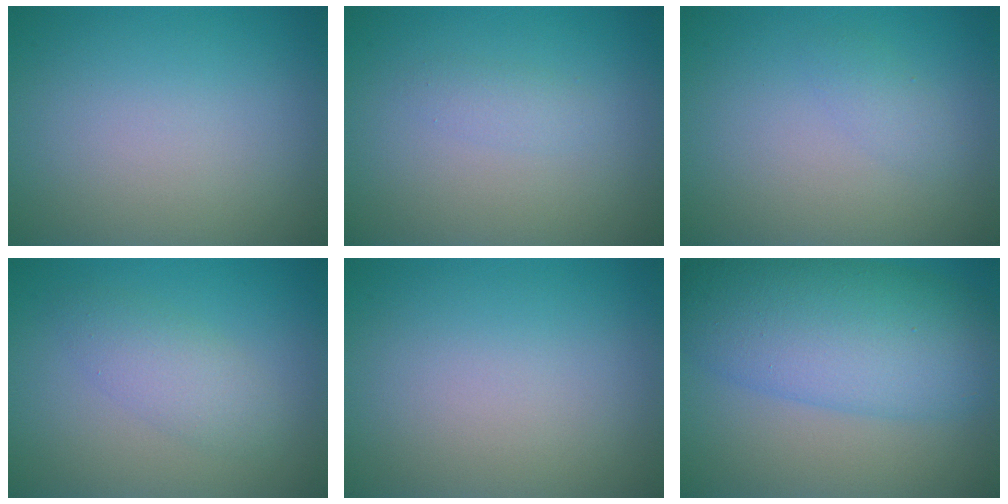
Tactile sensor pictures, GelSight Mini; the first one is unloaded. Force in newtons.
{"total": 1.0, "press": 1.0, "slide": 0.1}
{"total": 1.1, "press": 1.1, "slide": 0.0}
{"total": 2.7, "press": 2.7, "slide": 0.0}
{"total": 0.0}
{"total": 9.7, "press": 9.7, "slide": 0.1}